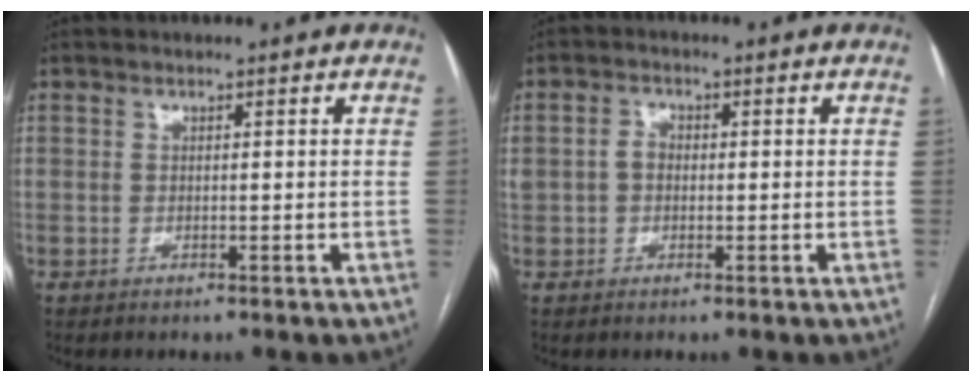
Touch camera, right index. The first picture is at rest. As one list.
[{"total": 3.4, "force": [0.1, 2.6, 2.1], "torque": [-0.053, 0.020, 0.002]}]